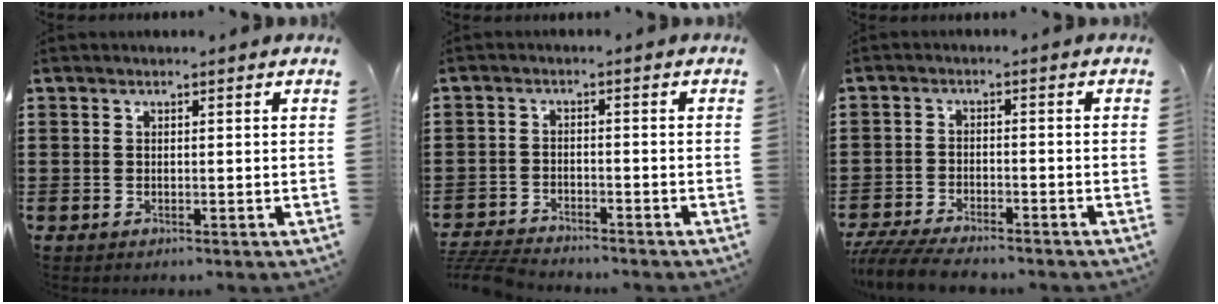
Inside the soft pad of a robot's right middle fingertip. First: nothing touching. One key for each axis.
{"total": 4.5, "fx": -4.4, "fy": 0.4, "fz": 1.0, "tx": -0.033, "ty": -0.006, "tz": -0.093}
{"total": 4.7, "fx": -4.5, "fy": 0.4, "fz": 1.4, "tx": -0.042, "ty": -0.010, "tz": -0.094}